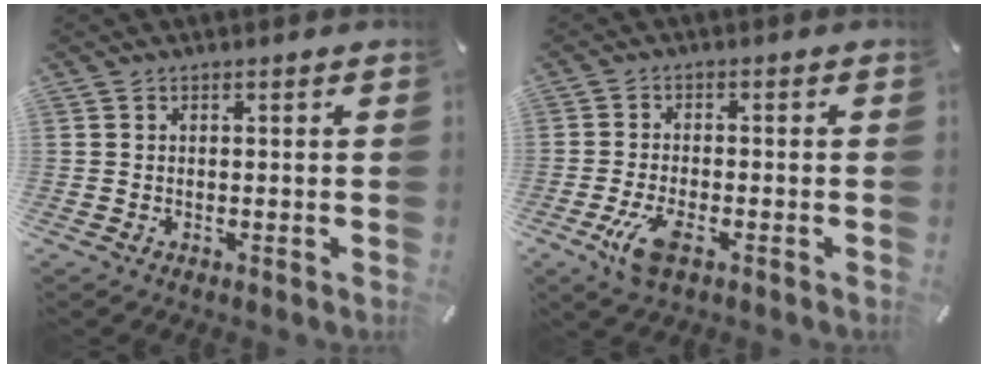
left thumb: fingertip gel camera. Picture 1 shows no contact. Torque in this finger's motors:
{"motor_torque": [-0.01, 0.19, 0.02, 0.01, 0.06]}